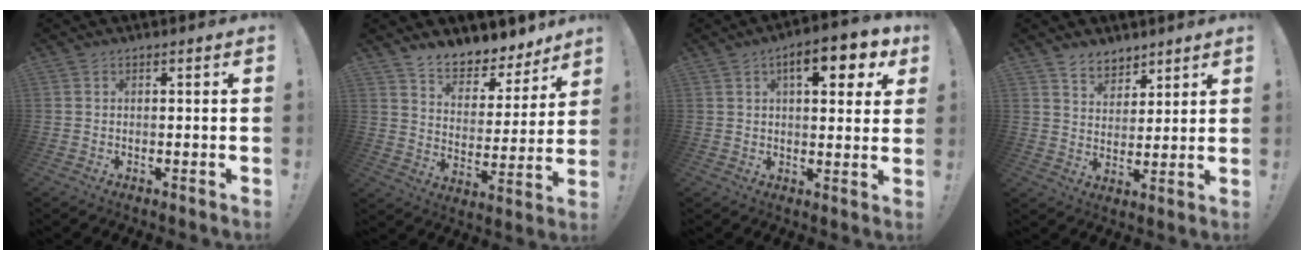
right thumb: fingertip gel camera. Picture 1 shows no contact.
{"total": 9.0, "force": [8.1, 3.3, 2.0], "torque": [-0.034, -0.074, 0.147]}
{"total": 11.1, "force": [4.6, 4.1, 9.3], "torque": [-0.114, -0.015, 0.068]}
{"total": 6.8, "force": [5.4, 4.1, 0.5], "torque": [-0.002, -0.046, 0.104]}